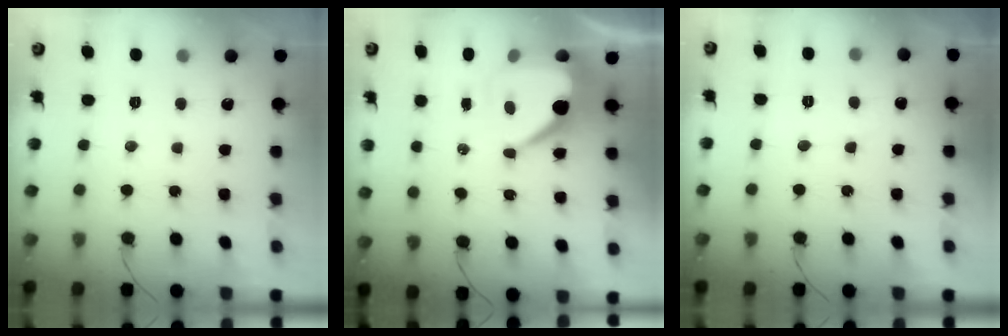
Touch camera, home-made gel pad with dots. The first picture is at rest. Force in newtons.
{"total": 10.8, "press": 10.8, "slide": 0.9}
{"total": 2.6, "press": 2.6, "slide": 0.2}